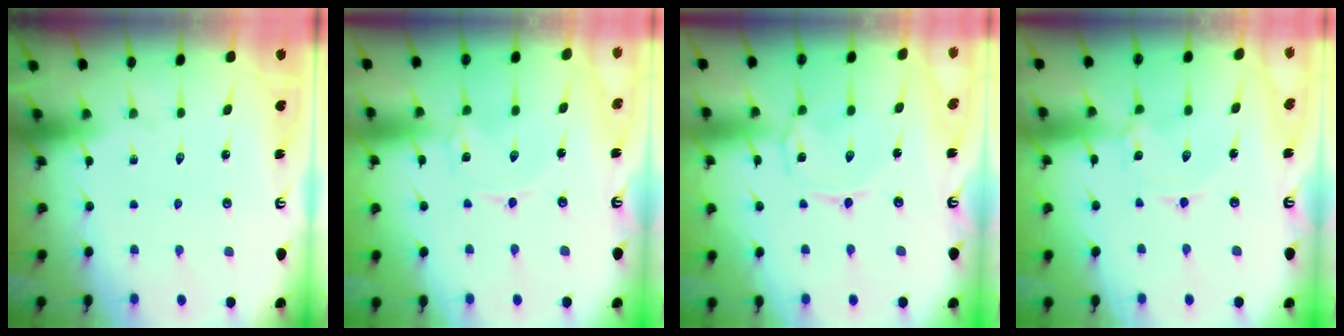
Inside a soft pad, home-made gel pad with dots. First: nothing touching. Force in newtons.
{"total": 0.0}
{"total": 1.2, "press": 1.1, "slide": 0.4}
{"total": 1.2, "press": 1.2, "slide": 0.2}